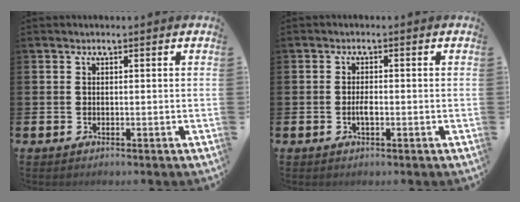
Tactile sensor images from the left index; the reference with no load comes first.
{"total": 1.7, "force": [-0.4, 0.6, 1.5], "torque": [-0.021, -0.001, -0.009]}